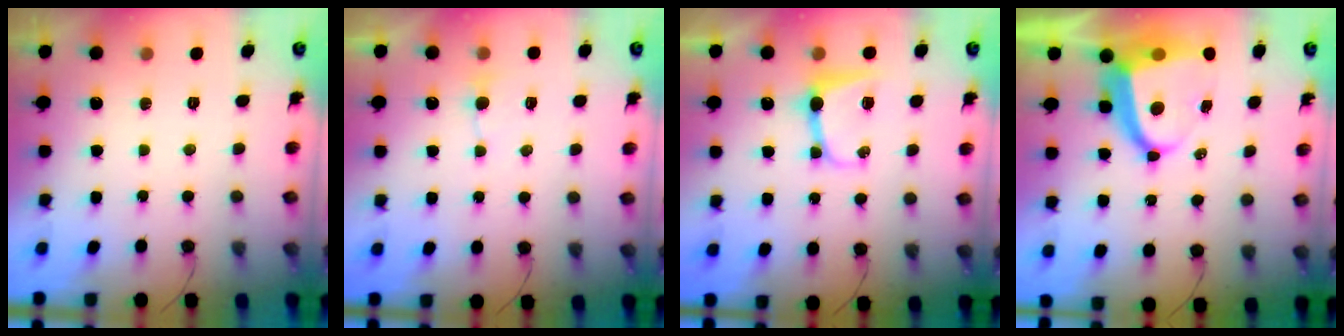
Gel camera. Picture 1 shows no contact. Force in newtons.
{"total": 2.7, "press": 2.7, "slide": 0.3}
{"total": 7.9, "press": 7.9, "slide": 0.7}
{"total": 9.1, "press": 9.0, "slide": 1.0}